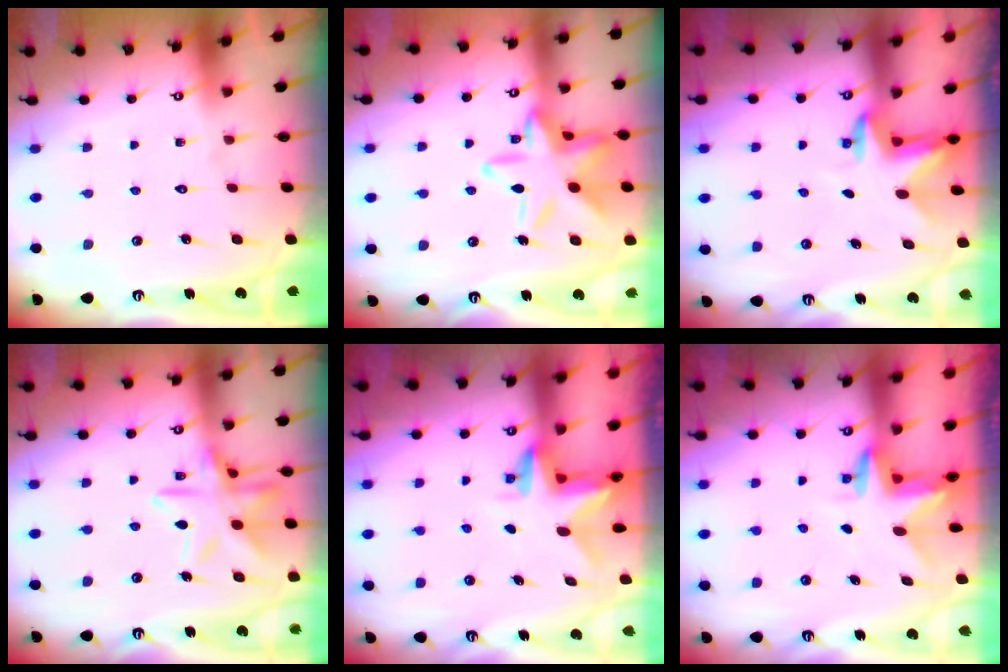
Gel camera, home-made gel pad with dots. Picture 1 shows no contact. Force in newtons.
{"total": 17.5, "press": 17.4, "slide": 1.1}
{"total": 2.9, "press": 2.8, "slide": 0.7}
{"total": 14.8, "press": 14.7, "slide": 1.0}
{"total": 3.2, "press": 3.2, "slide": 0.2}
{"total": 3.0, "press": 3.0, "slide": 0.2}